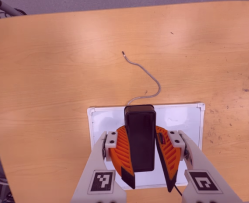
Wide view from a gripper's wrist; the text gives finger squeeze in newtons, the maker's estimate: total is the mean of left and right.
{"total": 10.2, "left": 9.4, "right": 11.1}